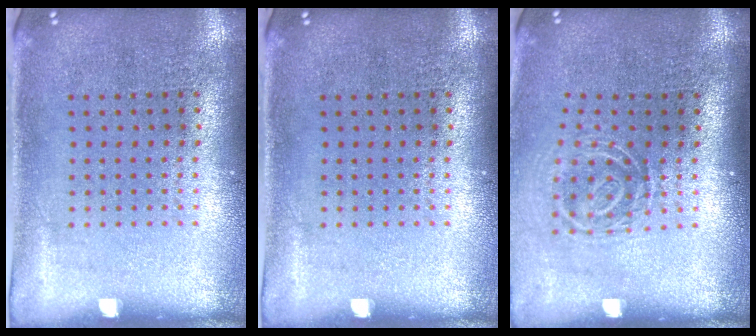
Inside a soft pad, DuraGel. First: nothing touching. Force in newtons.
{"total": 0.0}
{"total": 1.8, "press": 1.2, "slide": 1.4}